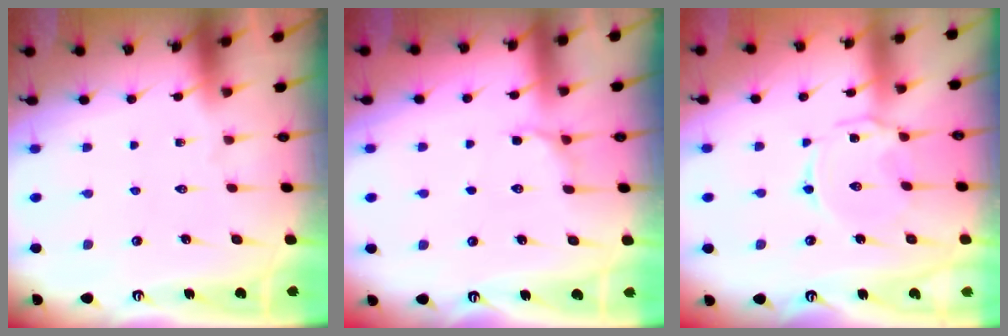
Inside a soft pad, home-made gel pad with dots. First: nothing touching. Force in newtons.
{"total": 6.0, "press": 5.8, "slide": 1.8}
{"total": 2.9, "press": 2.9, "slide": 0.4}